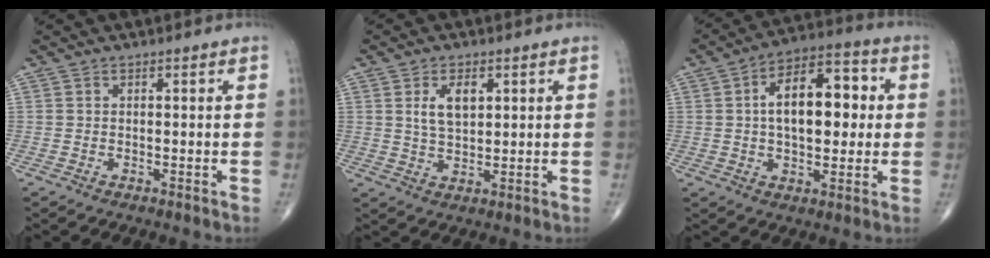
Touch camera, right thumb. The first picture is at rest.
{"total": 5.7, "force": [1.9, 3.1, 4.4], "torque": [-0.071, -0.010, 0.038]}
{"total": 15.4, "force": [1.9, 8.1, 12.9], "torque": [-0.177, 0.023, 0.025]}